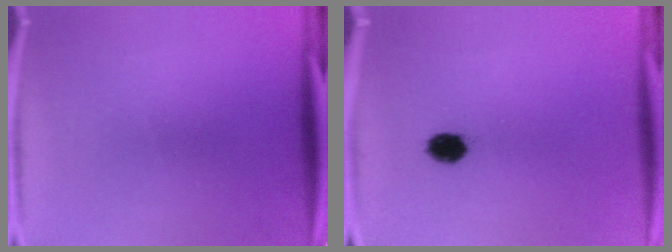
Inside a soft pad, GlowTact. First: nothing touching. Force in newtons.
{"total": 4.0}